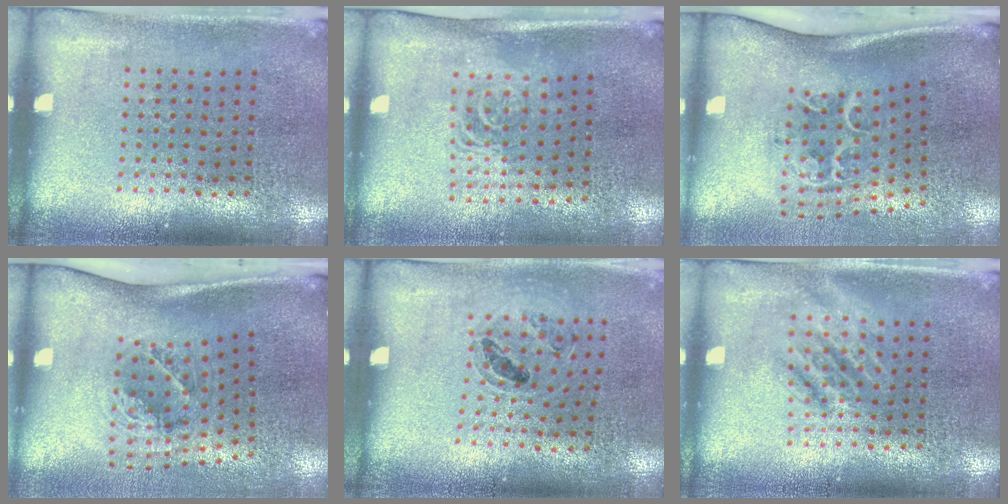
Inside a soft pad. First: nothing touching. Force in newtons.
{"total": 1.6, "press": 1.3, "slide": 1.0}
{"total": 2.2, "press": 1.4, "slide": 1.8}
{"total": 2.0, "press": 1.3, "slide": 1.6}
{"total": 0.9, "press": 0.8, "slide": 0.3}
{"total": 1.2, "press": 1.2, "slide": 0.2}